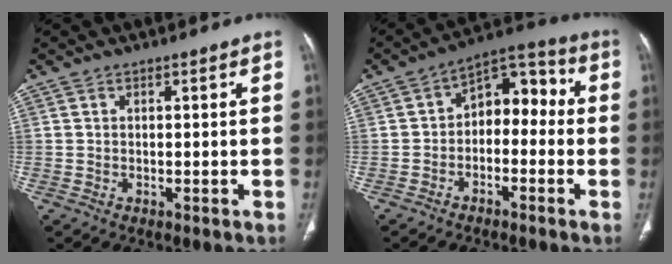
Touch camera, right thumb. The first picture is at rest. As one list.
[{"total": 9.5, "force": [-1.3, 6.4, 6.8], "torque": [-0.056, 0.048, -0.037]}]